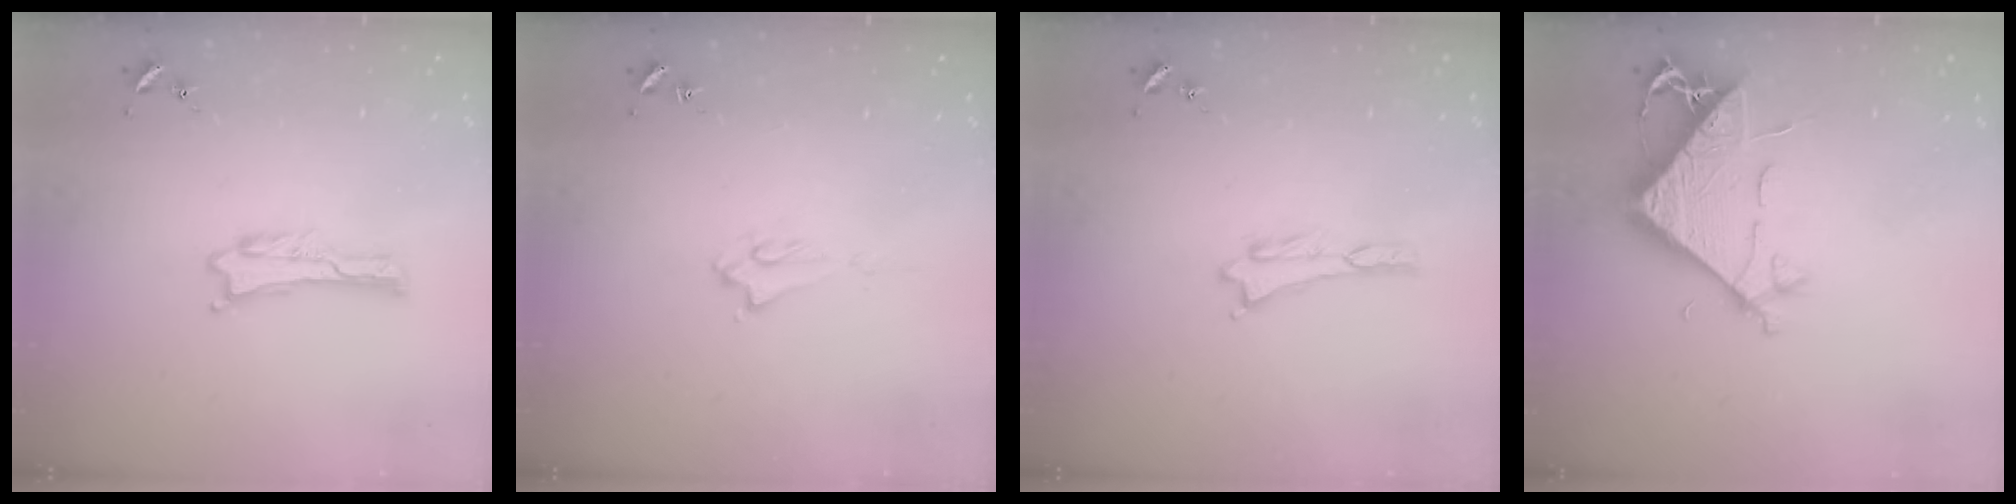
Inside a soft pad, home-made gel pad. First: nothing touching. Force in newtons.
{"total": 1.9, "press": 1.8, "slide": 0.4}
{"total": 0.0}
{"total": 7.6, "press": 7.5, "slide": 1.2}